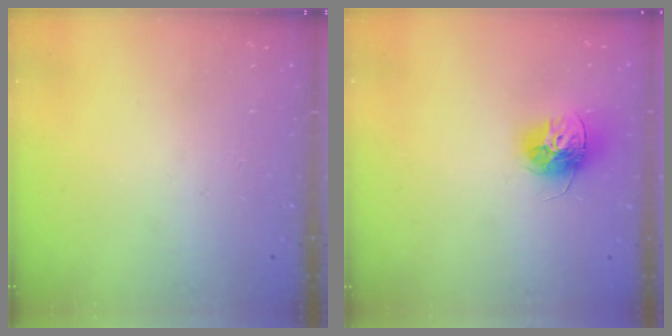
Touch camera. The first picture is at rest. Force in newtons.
{"total": 12.2, "press": 12.2, "slide": 0.4}